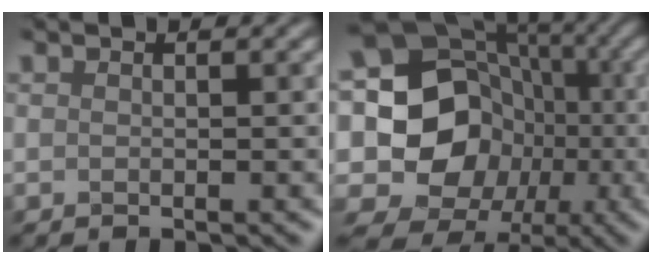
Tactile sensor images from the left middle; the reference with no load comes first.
{"total": 16.0, "force": [-0.8, 14.4, 7.0], "torque": [-0.149, 0.003, -0.003]}